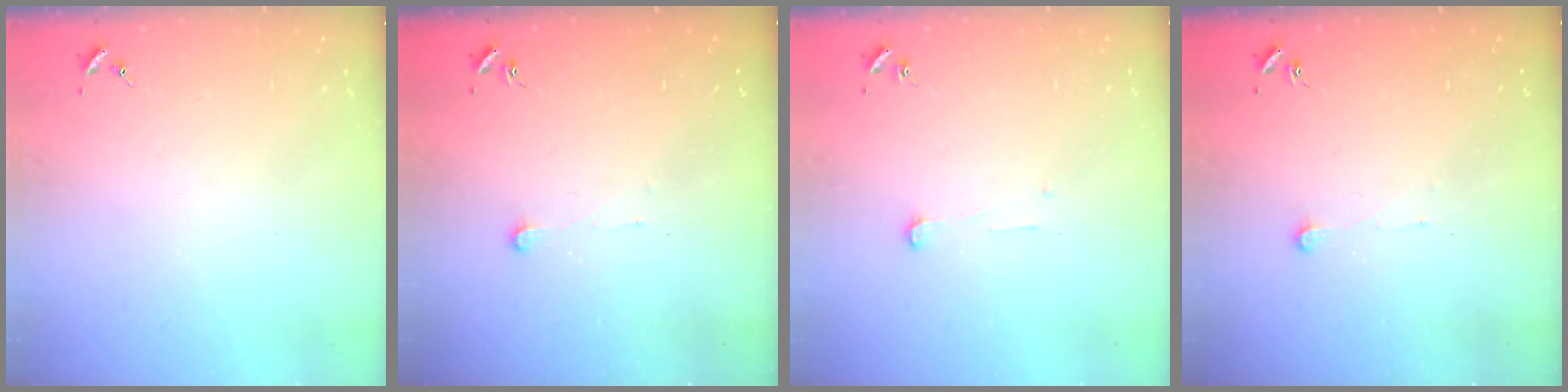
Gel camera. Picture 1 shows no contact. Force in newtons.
{"total": 3.7, "press": 3.6, "slide": 0.3}
{"total": 3.7, "press": 3.7, "slide": 0.3}
{"total": 3.7, "press": 3.6, "slide": 0.3}